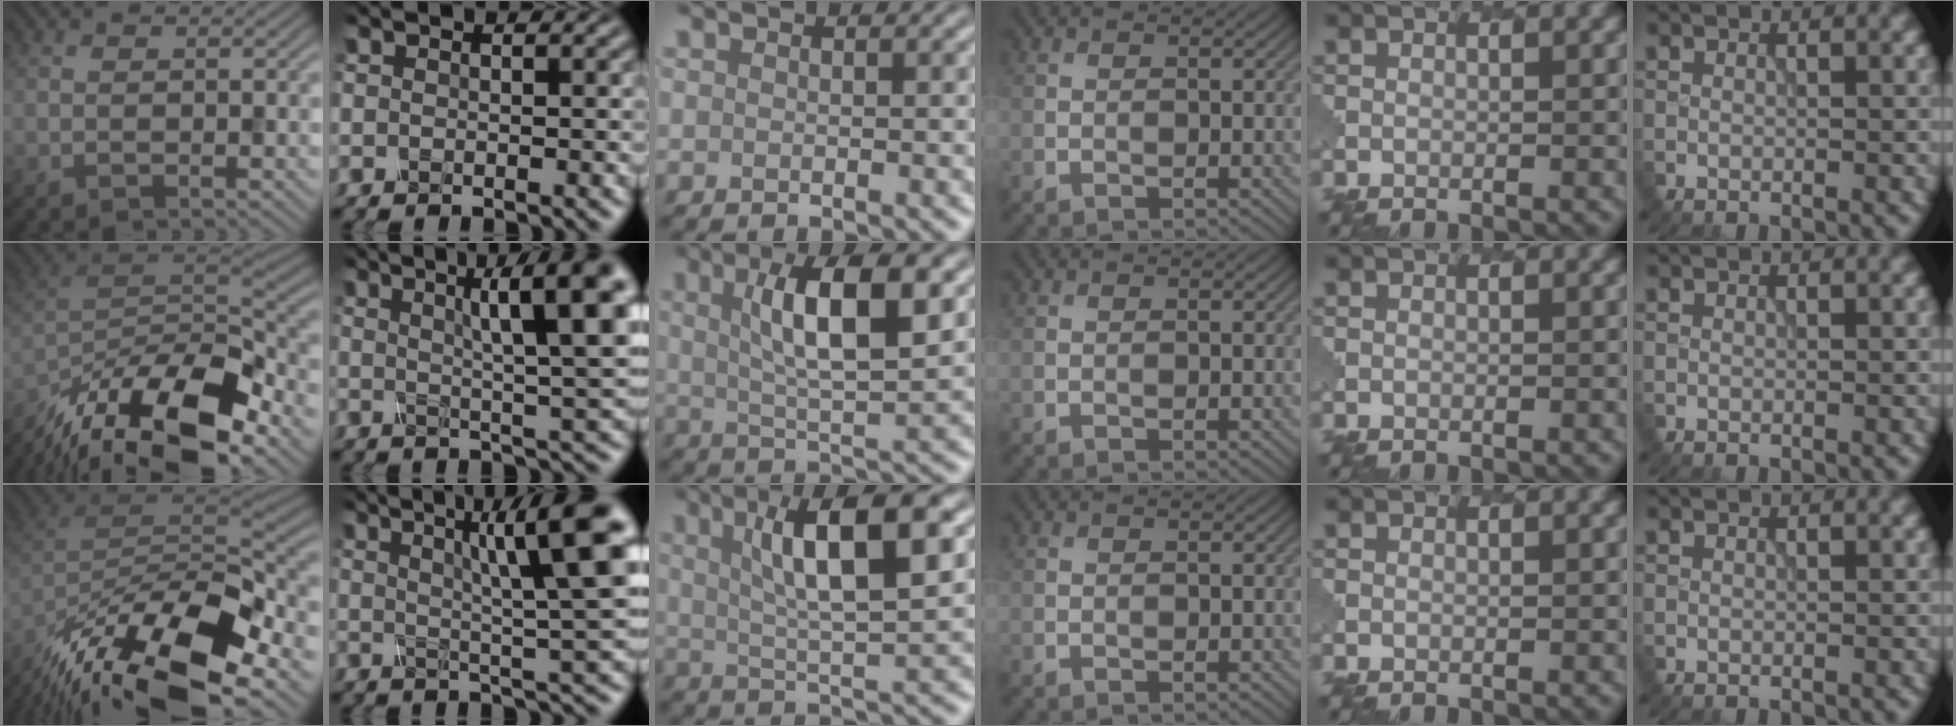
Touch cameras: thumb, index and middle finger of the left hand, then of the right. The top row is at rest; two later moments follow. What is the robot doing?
{"motion": "twist", "object": "rubiks cube"}